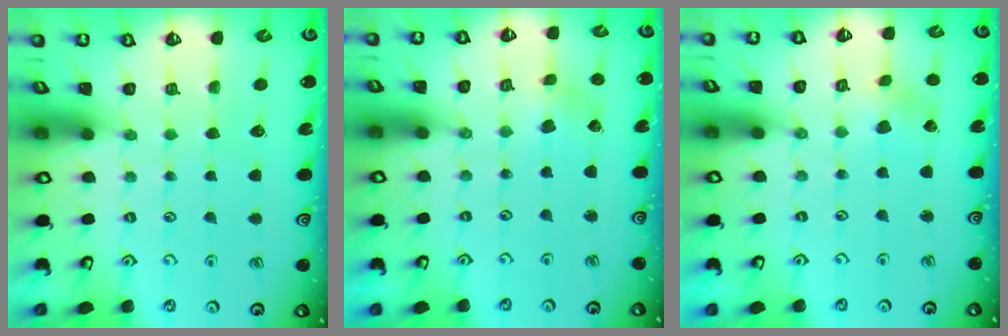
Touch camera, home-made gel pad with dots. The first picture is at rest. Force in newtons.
{"total": 2.0, "press": 2.0, "slide": 0.4}
{"total": 2.5, "press": 2.4, "slide": 0.6}